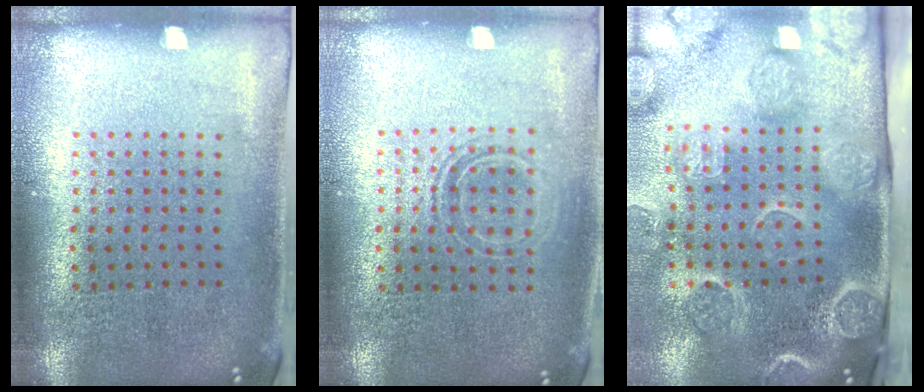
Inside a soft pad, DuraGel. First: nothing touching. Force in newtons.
{"total": 1.4, "press": 1.2, "slide": 0.8}
{"total": 4.4, "press": 3.5, "slide": 2.8}